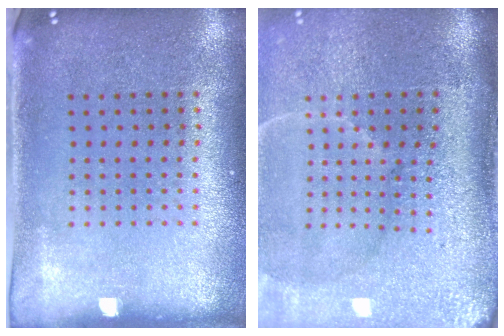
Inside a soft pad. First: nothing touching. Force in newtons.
{"total": 4.7, "press": 3.9, "slide": 2.7}